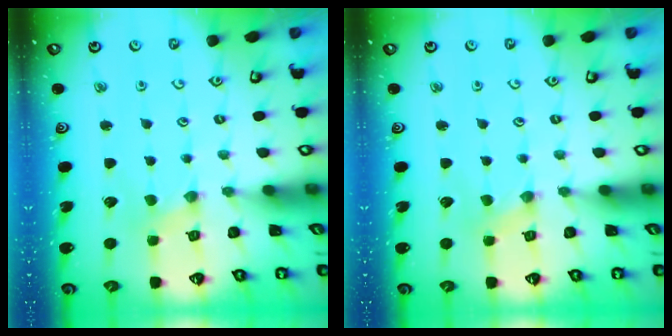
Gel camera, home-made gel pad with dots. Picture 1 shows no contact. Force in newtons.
{"total": 0.0}